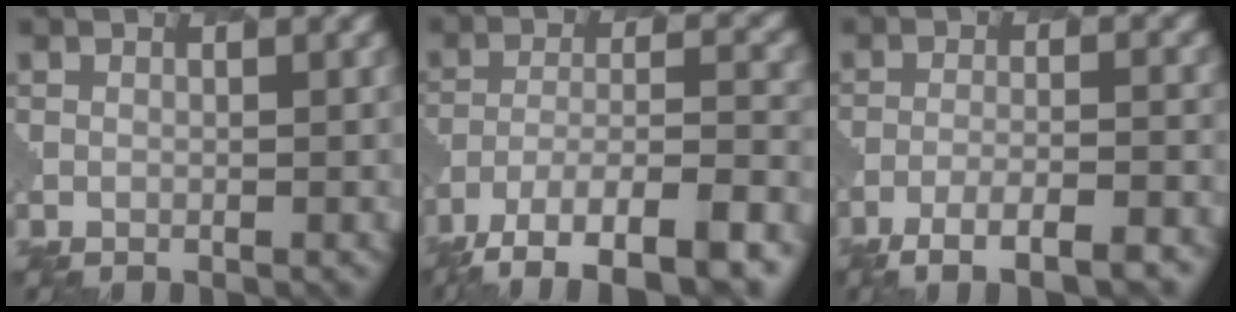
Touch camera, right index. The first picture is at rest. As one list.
[{"total": 10.4, "force": [-7.4, 3.3, 6.5], "torque": [-0.113, -0.008, -0.125]}, {"total": 6.1, "force": [-4.5, 1.4, 3.9], "torque": [-0.066, -0.004, -0.080]}]